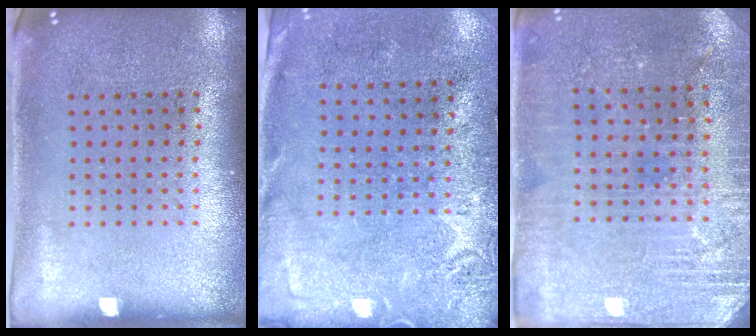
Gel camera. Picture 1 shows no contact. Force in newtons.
{"total": 2.6, "press": 2.1, "slide": 1.6}
{"total": 2.8, "press": 2.8, "slide": 0.5}